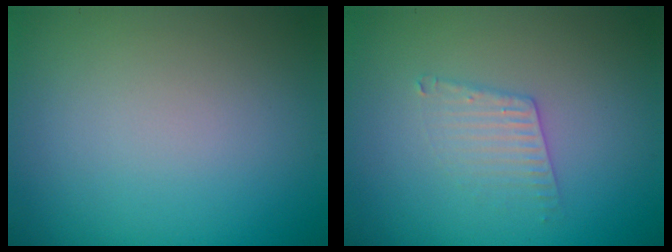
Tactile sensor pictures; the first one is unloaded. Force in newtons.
{"total": 2.0, "press": 2.0, "slide": 0.1}